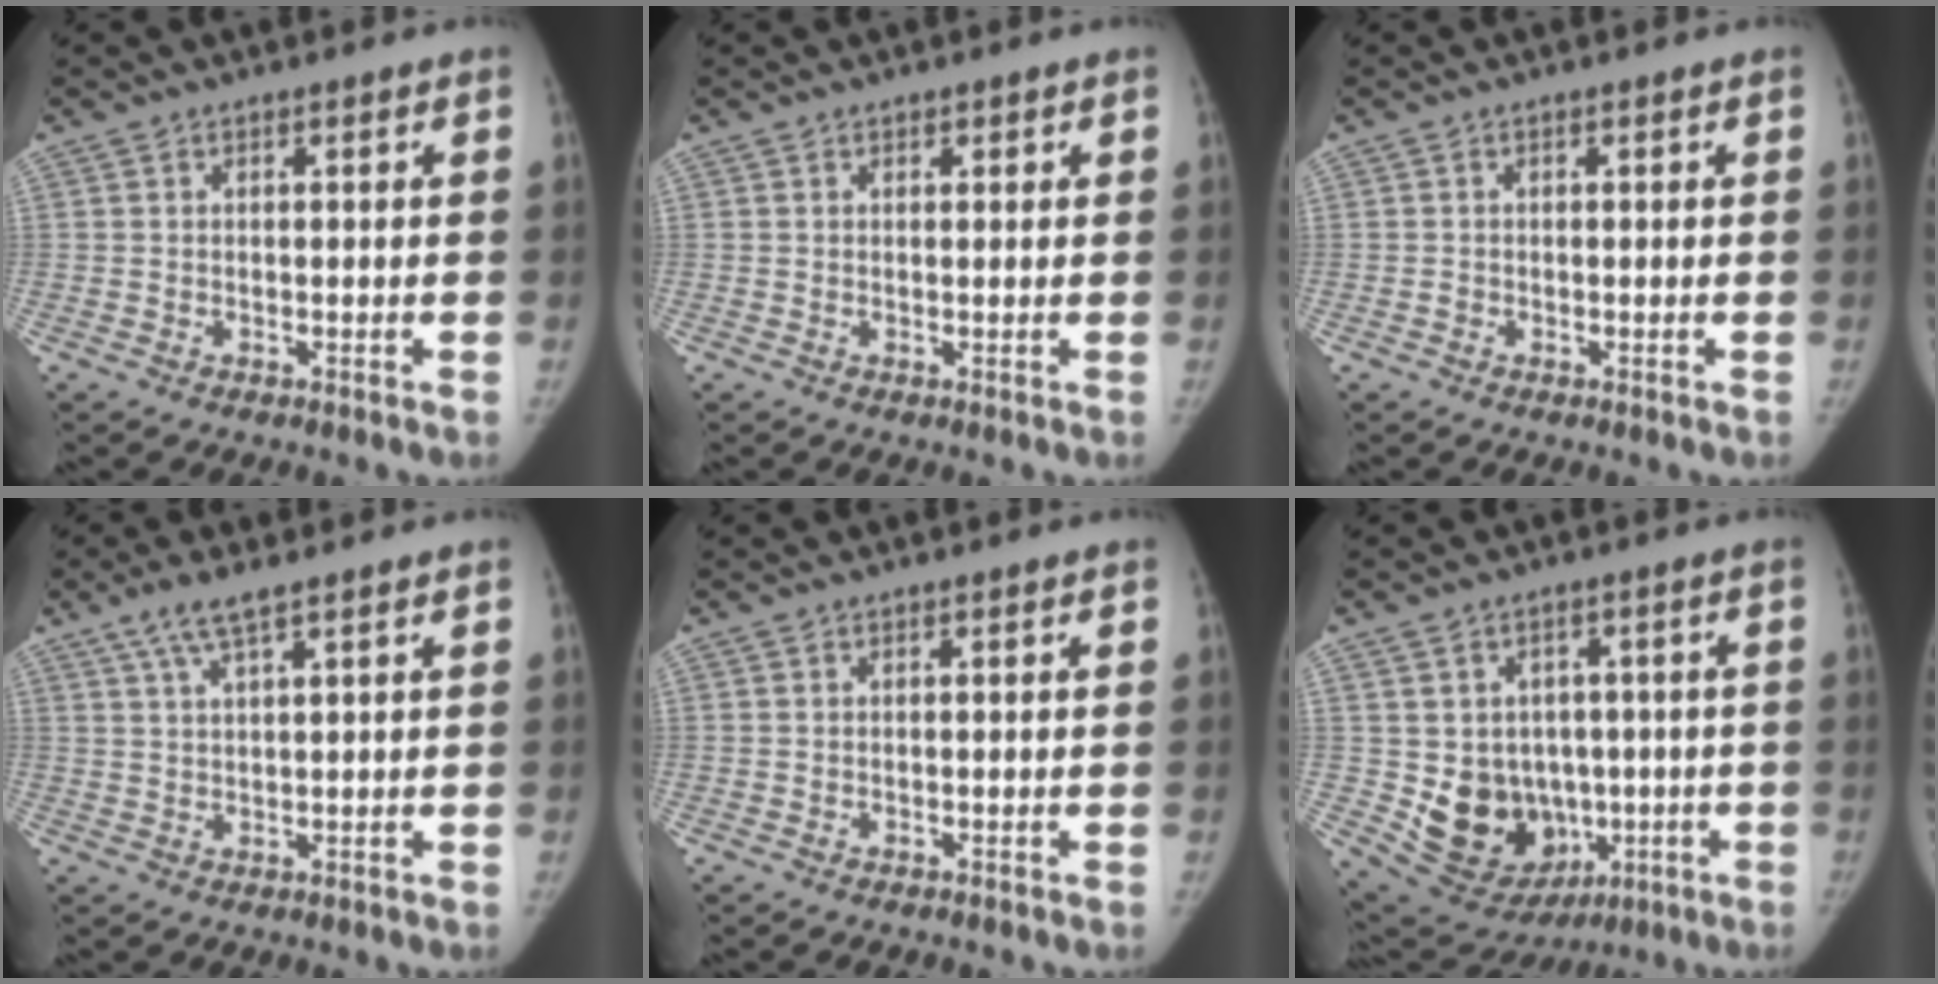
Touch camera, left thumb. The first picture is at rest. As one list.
[{"total": 0.9, "force": [0.5, 0.6, 0.3], "torque": [0.005, -0.002, 0.005]}, {"total": 0.7, "force": [-0.3, 0.6, 0.2], "torque": [0.001, 0.003, -0.007]}, {"total": 4.7, "force": [3.1, 0.8, 3.5], "torque": [-0.075, -0.003, 0.065]}, {"total": 0.0}, {"total": 14.7, "force": [-1.9, 12.1, 8.2], "torque": [-0.094, 0.008, 0.004]}]